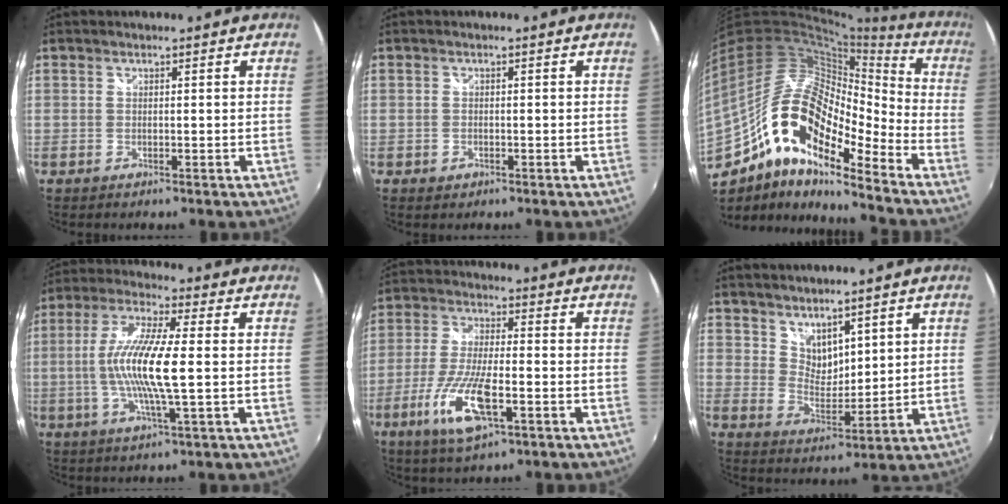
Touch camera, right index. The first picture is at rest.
{"total": 1.5, "force": [-0.7, 1.2, 0.5], "torque": [-0.011, -0.004, -0.011]}
{"total": 20.6, "force": [-10.7, 7.9, 15.7], "torque": [-0.266, -0.019, -0.214]}
{"total": 13.0, "force": [-0.7, 1.4, 12.9], "torque": [-0.252, -0.001, -0.020]}
{"total": 12.3, "force": [-5.0, 3.4, 10.7], "torque": [-0.229, -0.015, -0.096]}
{"total": 6.4, "force": [5.0, 3.2, 2.4], "torque": [-0.031, -0.003, 0.097]}